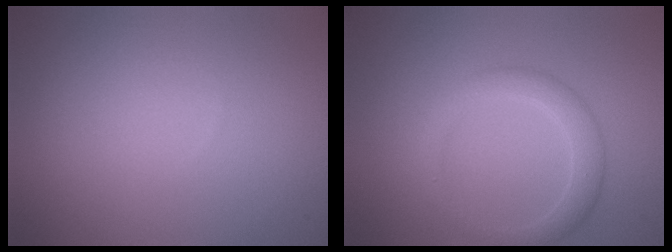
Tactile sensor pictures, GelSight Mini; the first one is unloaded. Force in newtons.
{"total": 2.7, "press": 2.7, "slide": 0.1}